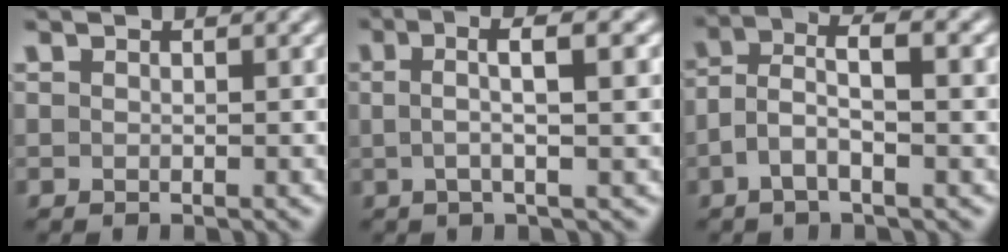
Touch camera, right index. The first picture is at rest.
{"total": 4.1, "force": [1.1, 0.1, 3.9], "torque": [-0.055, 0.013, 0.013]}
{"total": 3.6, "force": [-0.1, 1.5, 3.3], "torque": [-0.066, -0.013, 0.001]}